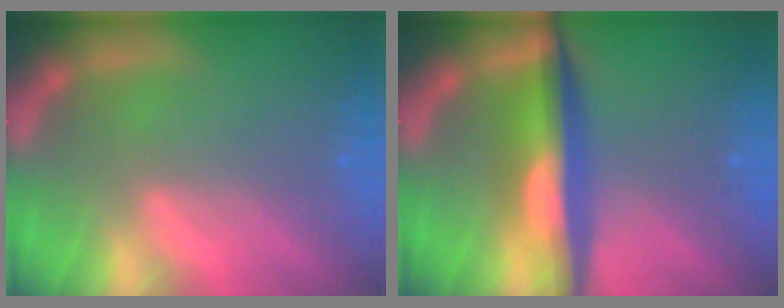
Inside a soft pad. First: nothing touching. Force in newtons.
{"total": 7.1}